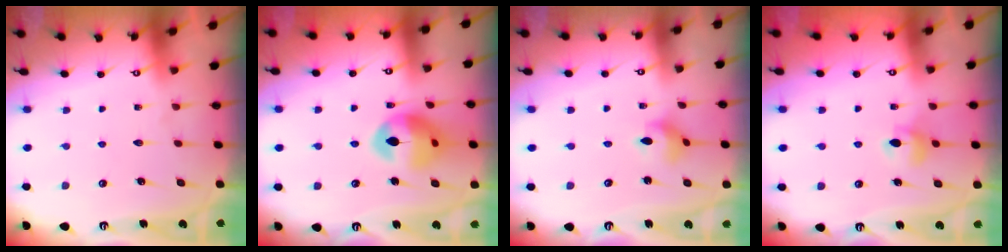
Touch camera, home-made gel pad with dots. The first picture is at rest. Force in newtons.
{"total": 14.4, "press": 14.3, "slide": 1.7}
{"total": 3.5, "press": 3.4, "slide": 0.8}
{"total": 5.4, "press": 5.4, "slide": 0.6}